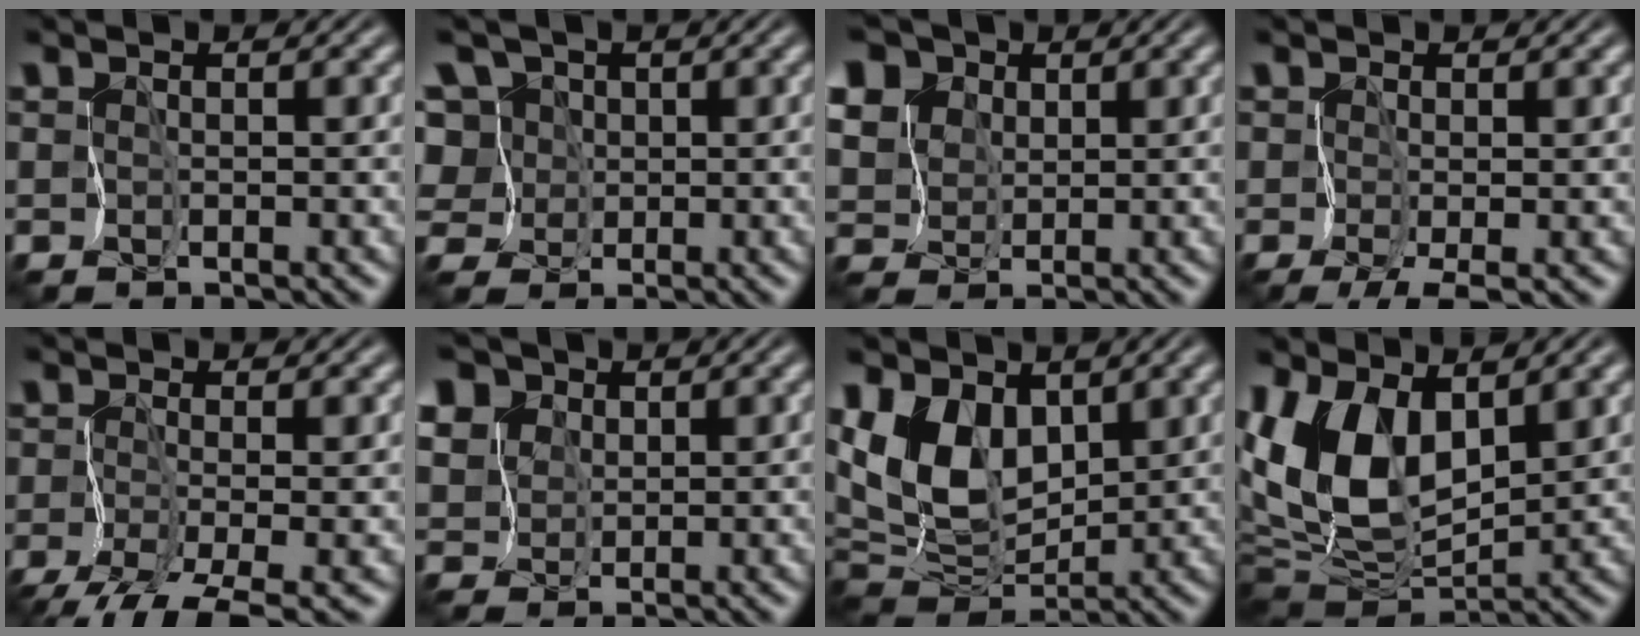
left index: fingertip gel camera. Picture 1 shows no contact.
{"total": 8.0, "force": [2.1, 6.8, 3.7], "torque": [-0.061, 0.037, -0.007]}
{"total": 11.0, "force": [4.9, 8.7, 4.6], "torque": [-0.123, 0.025, 0.071]}
{"total": 2.4, "force": [-0.5, 0.9, 2.1], "torque": [-0.035, -0.001, -0.008]}
{"total": 4.8, "force": [-3.3, 0.7, 3.4], "torque": [-0.055, -0.006, -0.064]}
{"total": 7.4, "force": [3.5, 5.9, 2.9], "torque": [-0.083, 0.023, 0.046]}
{"total": 7.6, "force": [2.4, 4.8, 5.4], "torque": [-0.110, -0.004, 0.037]}
{"total": 9.7, "force": [2.6, 5.3, 7.7], "torque": [-0.165, -0.002, 0.042]}